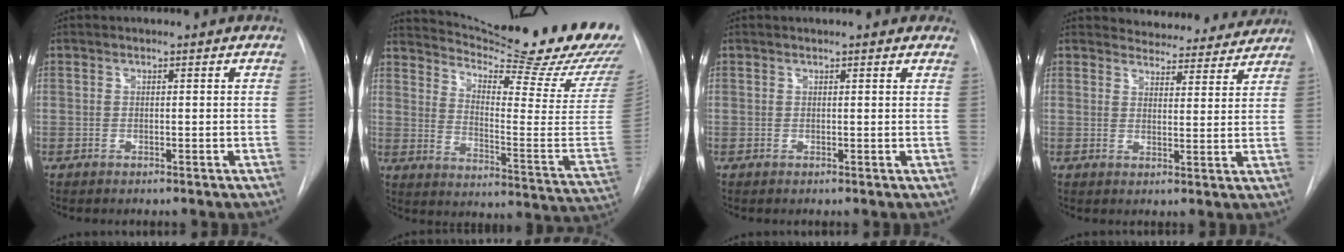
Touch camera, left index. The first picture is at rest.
{"total": 29.2, "force": [25.0, 2.7, 14.7], "torque": [-0.220, -0.115, 0.317]}
{"total": 4.6, "force": [3.8, 1.4, 2.1], "torque": [-0.019, 0.013, 0.034]}
{"total": 11.7, "force": [11.2, 3.2, 1.1], "torque": [0.011, -0.006, 0.126]}